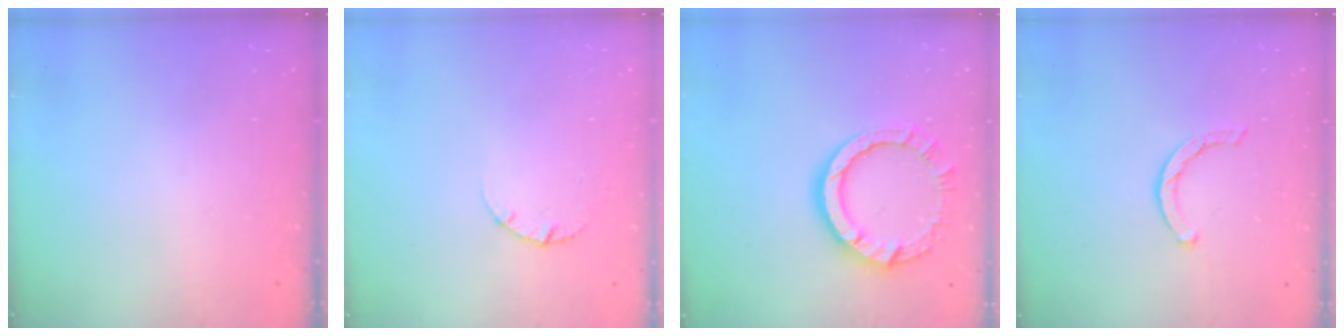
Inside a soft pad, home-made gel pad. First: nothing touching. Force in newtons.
{"total": 2.6, "press": 2.6, "slide": 0.3}
{"total": 10.6, "press": 10.5, "slide": 1.1}
{"total": 3.5, "press": 3.5, "slide": 0.3}